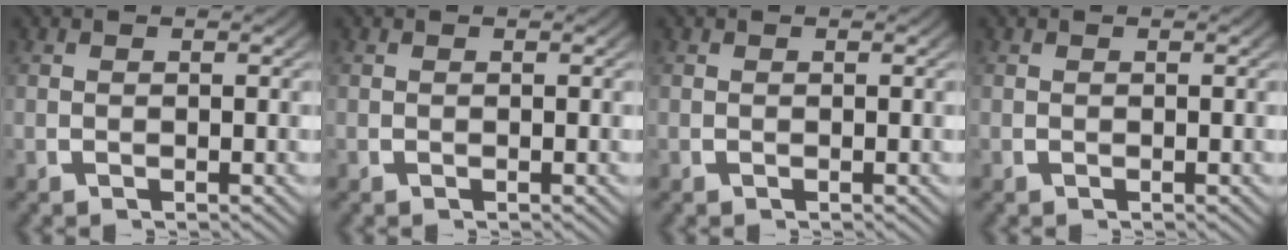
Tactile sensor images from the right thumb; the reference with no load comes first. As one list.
[{"total": 0.0}, {"total": 0.0}, {"total": 0.0}]